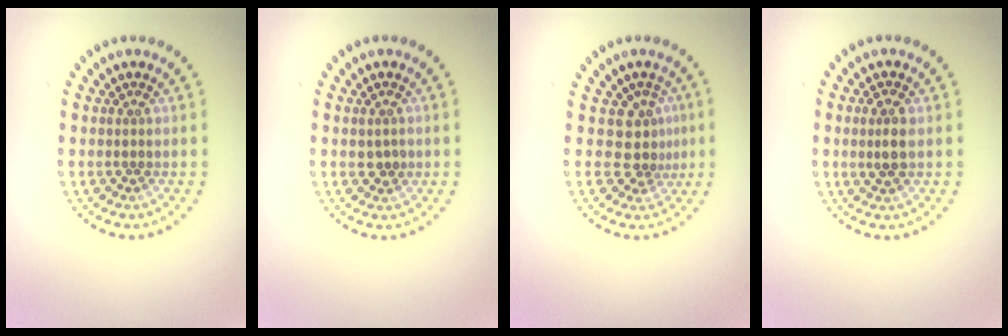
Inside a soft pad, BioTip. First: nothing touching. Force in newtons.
{"total": 1.3, "press": 1.3, "slide": 0.1}
{"total": 2.9, "press": 2.0, "slide": 2.1}
{"total": 2.1, "press": 2.0, "slide": 0.5}